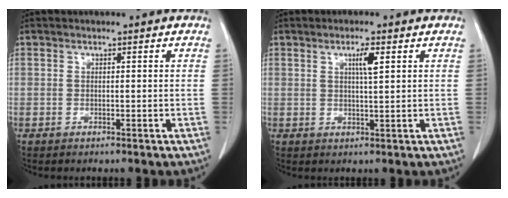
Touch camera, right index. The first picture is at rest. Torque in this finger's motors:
{"motor_torque": [0.10, 0.09, 0.02, 0.04]}